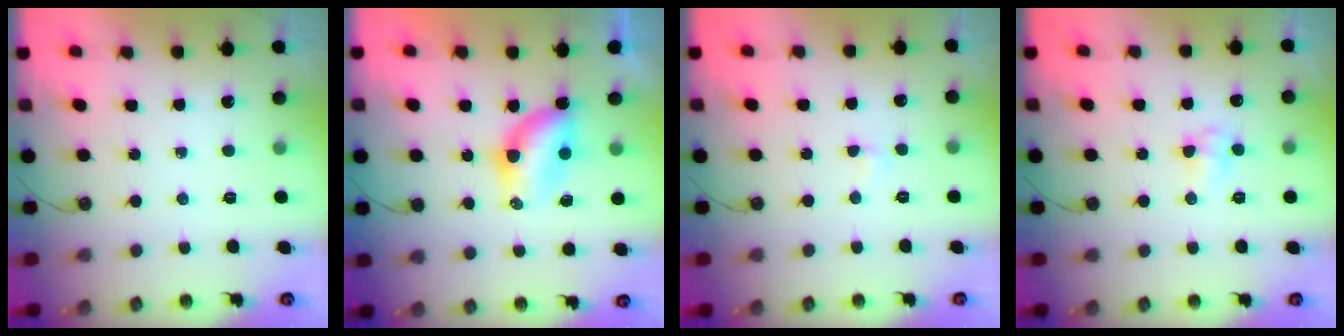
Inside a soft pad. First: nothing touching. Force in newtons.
{"total": 6.1, "press": 6.1, "slide": 0.3}
{"total": 2.8, "press": 2.8, "slide": 0.5}
{"total": 4.2, "press": 4.2, "slide": 0.8}